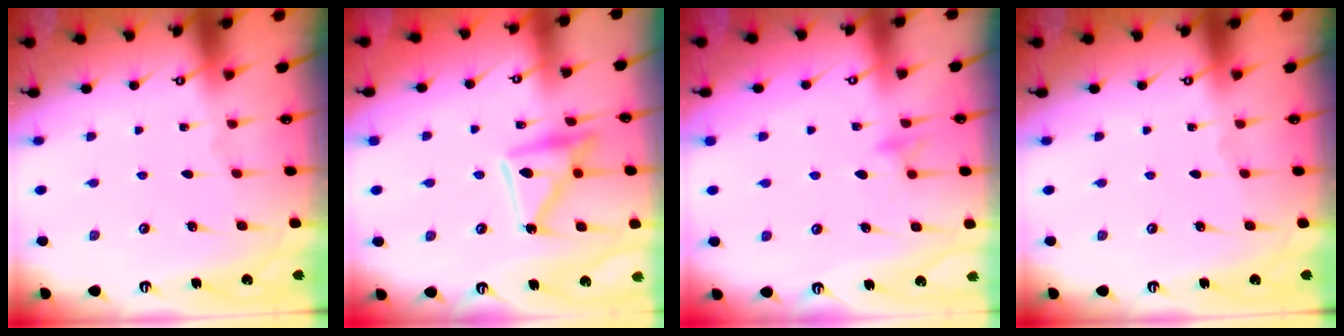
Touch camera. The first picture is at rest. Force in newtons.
{"total": 14.0, "press": 13.9, "slide": 1.2}
{"total": 8.3, "press": 8.3, "slide": 0.9}
{"total": 0.0}